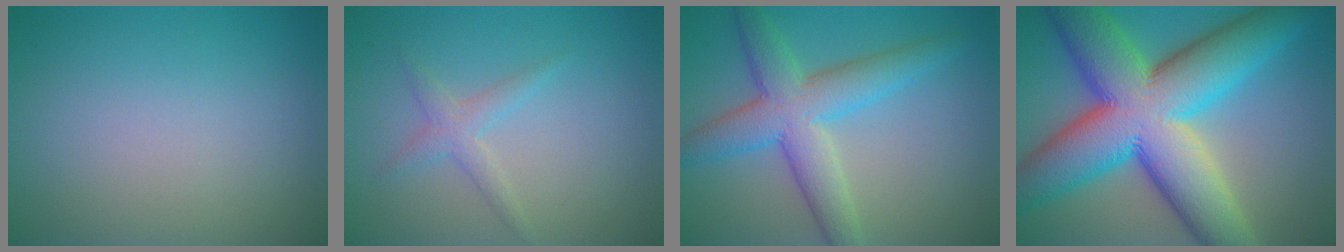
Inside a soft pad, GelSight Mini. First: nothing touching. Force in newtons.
{"total": 1.9, "press": 1.9, "slide": 0.0}
{"total": 6.4, "press": 6.4, "slide": 0.2}
{"total": 16.5, "press": 16.5, "slide": 0.3}